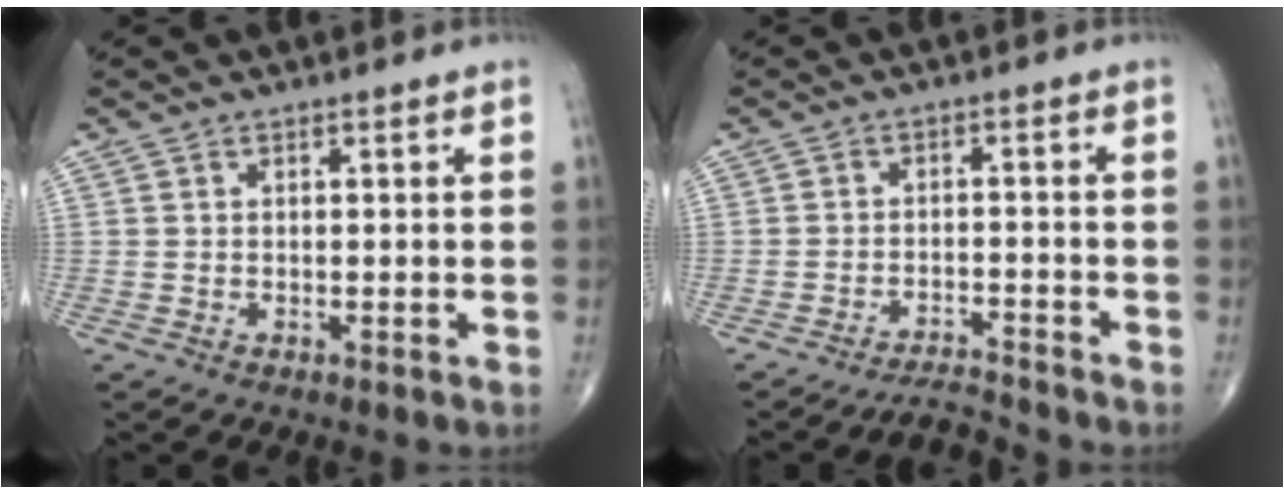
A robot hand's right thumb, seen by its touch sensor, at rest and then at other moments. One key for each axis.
{"total": 3.5, "fx": -3.4, "fy": -0.8, "fz": -0.5, "tx": -0.006, "ty": 0.022, "tz": -0.056}